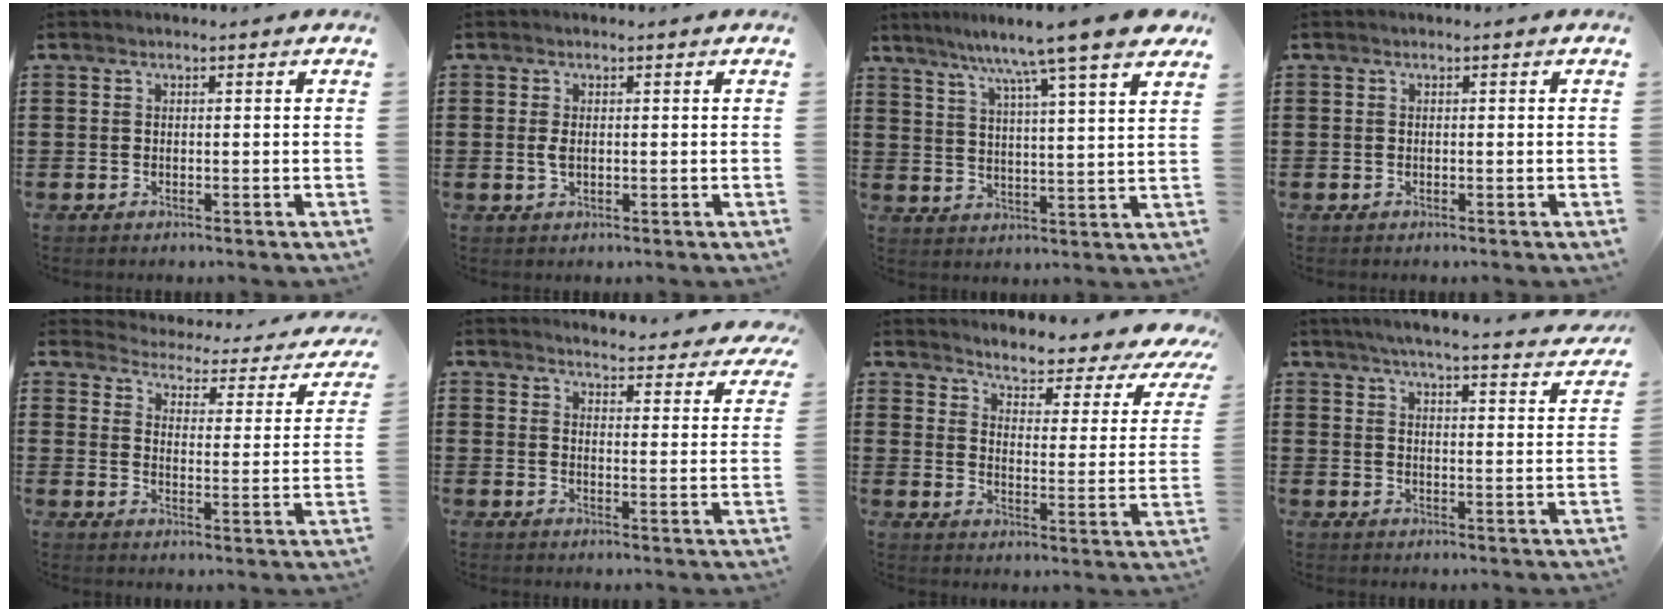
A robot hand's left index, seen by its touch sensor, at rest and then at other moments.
{"total": 1.7, "force": [0.0, 0.8, 1.5], "torque": [-0.037, 0.000, -0.003]}
{"total": 9.2, "force": [7.7, -1.2, 4.9], "torque": [-0.107, -0.047, 0.120]}
{"total": 0.0}
{"total": 2.3, "force": [2.2, 0.6, 0.1], "torque": [-0.025, -0.025, 0.028]}
{"total": 4.0, "force": [4.0, -0.2, 0.5], "torque": [-0.022, -0.029, 0.068]}
{"total": 3.7, "force": [3.4, 0.2, 1.5], "torque": [-0.043, -0.036, 0.045]}
{"total": 4.6, "force": [4.3, -0.3, 1.6], "torque": [-0.049, -0.026, 0.071]}